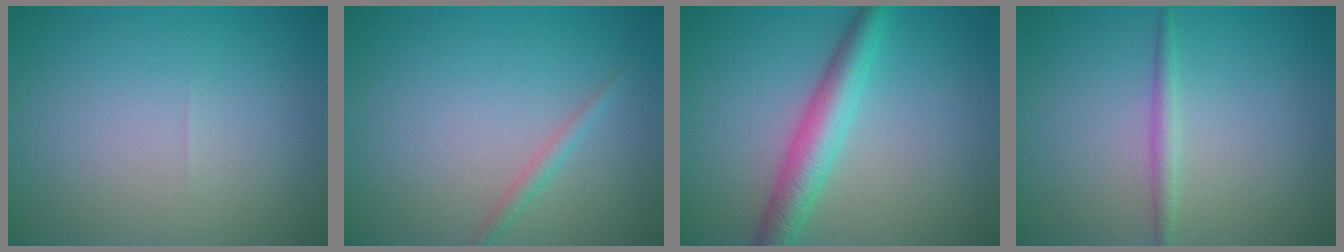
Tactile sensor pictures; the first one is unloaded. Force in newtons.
{"total": 1.1, "press": 1.1, "slide": 0.1}
{"total": 4.3, "press": 4.3, "slide": 0.1}
{"total": 1.5, "press": 1.5, "slide": 0.1}